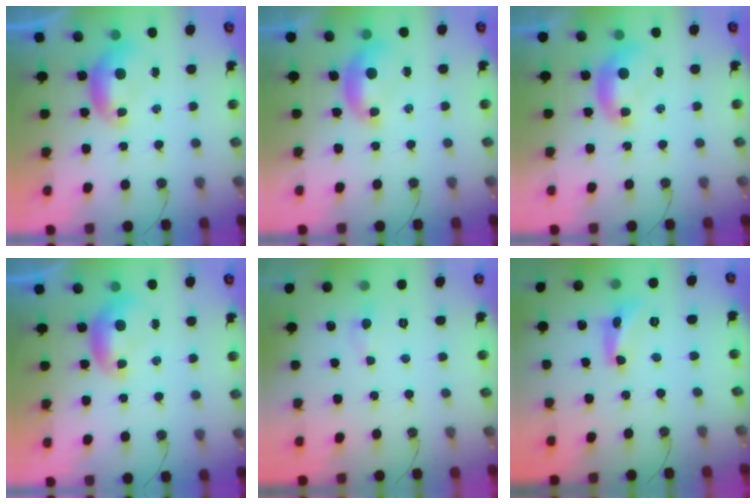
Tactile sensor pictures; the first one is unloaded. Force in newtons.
{"total": 1.7, "press": 1.6, "slide": 0.6}
{"total": 1.2, "press": 1.2, "slide": 0.3}
{"total": 0.0}
{"total": 0.6, "press": 0.4, "slide": 0.4}
{"total": 5.7, "press": 5.7, "slide": 0.3}